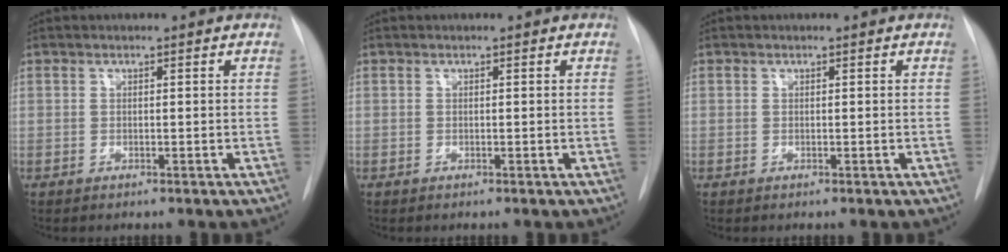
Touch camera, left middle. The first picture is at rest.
{"total": 0.0}
{"total": 0.0}